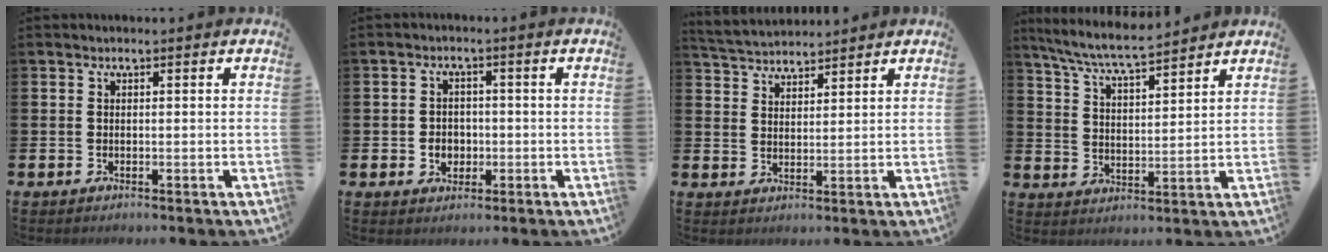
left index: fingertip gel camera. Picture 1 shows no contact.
{"total": 2.8, "force": [-0.6, 2.5, 1.1], "torque": [-0.017, 0.003, -0.018]}
{"total": 4.1, "force": [4.0, 0.7, 0.0], "torque": [-0.018, -0.016, 0.074]}
{"total": 7.1, "force": [6.7, 0.3, 2.3], "torque": [-0.069, -0.033, 0.120]}